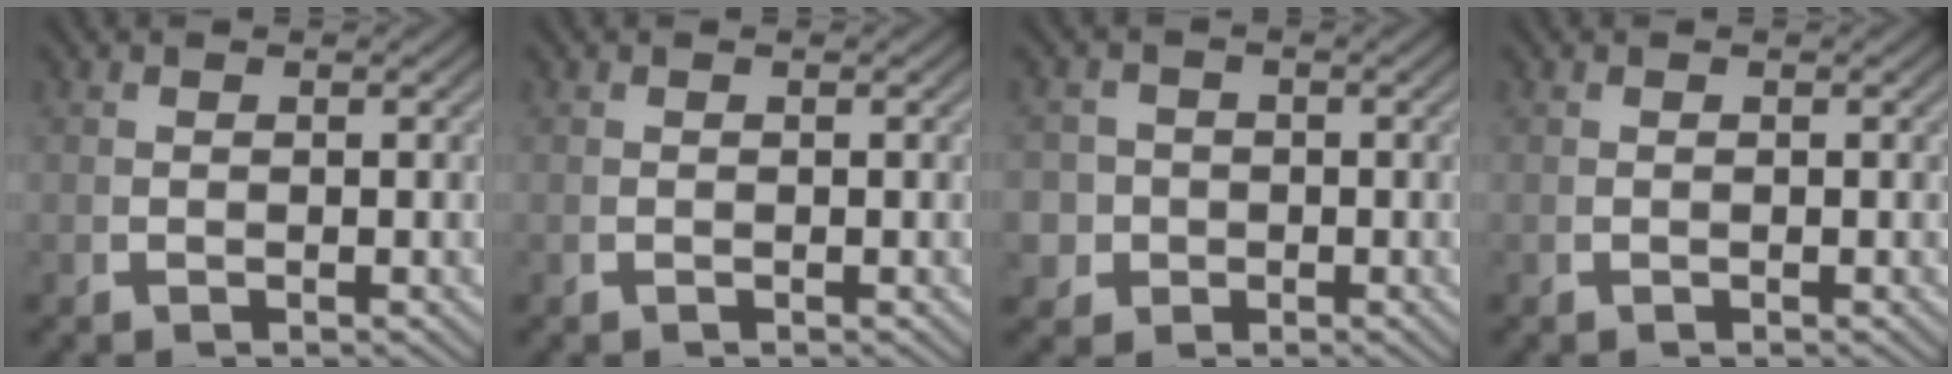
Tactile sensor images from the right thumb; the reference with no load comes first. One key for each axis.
{"total": 0.0}
{"total": 6.1, "fx": -1.3, "fy": 5.7, "fz": 1.9, "tx": -0.047, "ty": -0.023, "tz": -0.018}
{"total": 0.0}